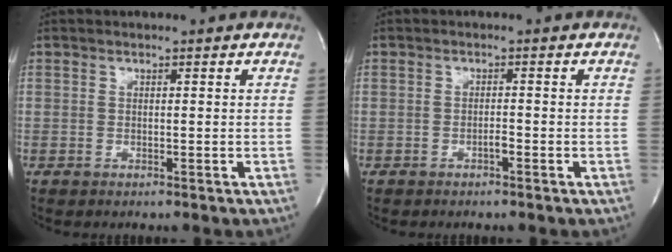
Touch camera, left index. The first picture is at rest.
{"total": 0.9, "force": [-0.7, 0.1, 0.7], "torque": [-0.013, 0.001, -0.012]}